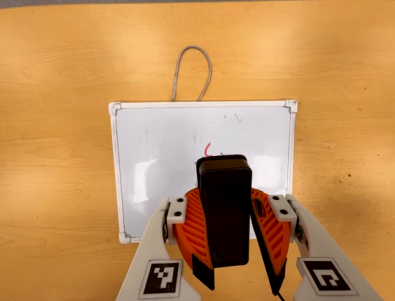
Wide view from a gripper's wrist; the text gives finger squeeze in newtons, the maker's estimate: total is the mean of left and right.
{"total": 11.6, "left": 11.4, "right": 11.8}